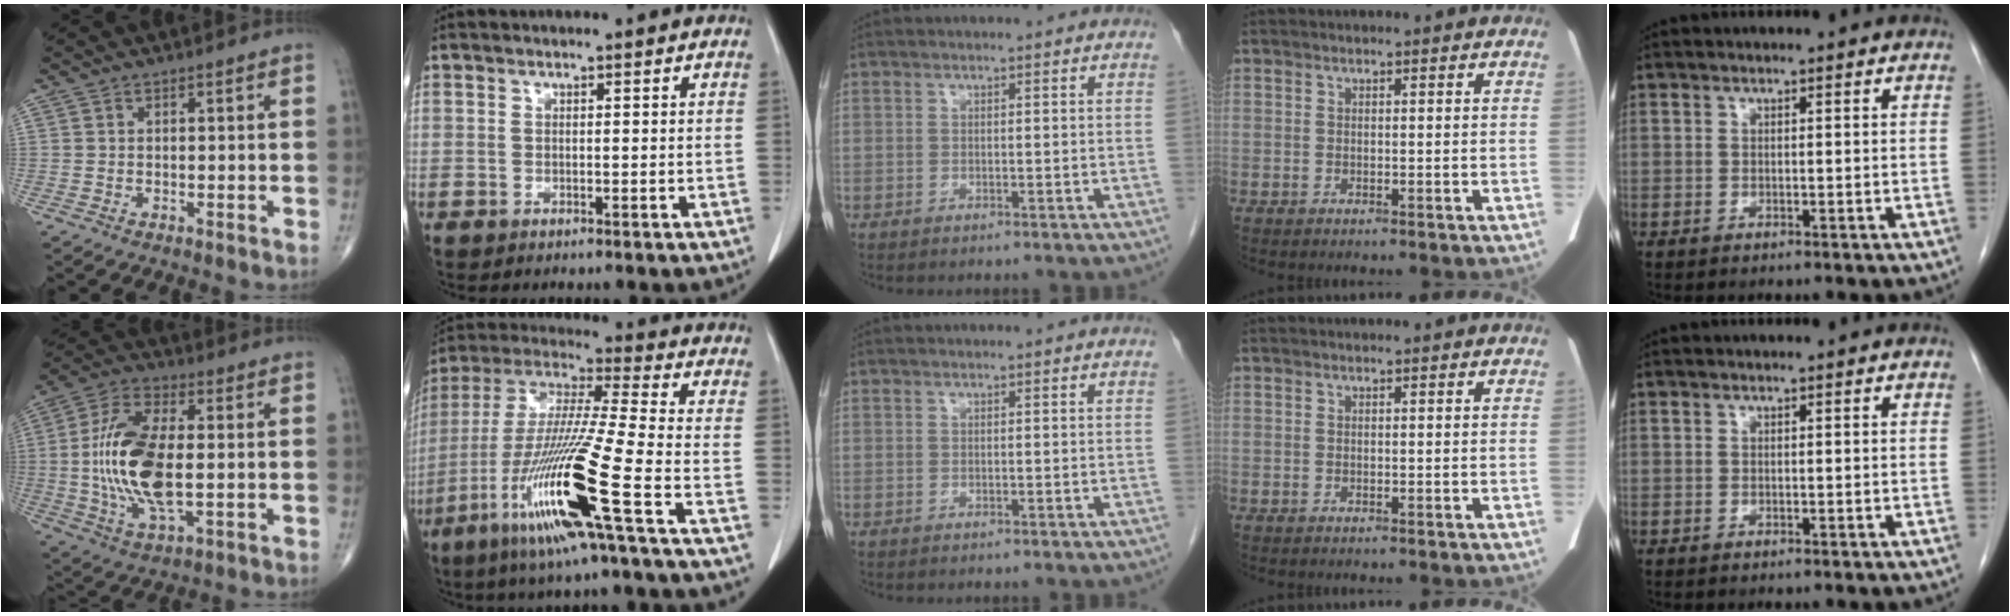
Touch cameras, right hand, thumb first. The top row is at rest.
{"thumb": {"total": 17.0, "force": [-0.6, 7.3, 15.3], "torque": [-0.313, 0.004, -0.009]}, "index": {"total": 18.3, "force": [-7.7, -1.2, 16.5], "torque": [-0.352, -0.037, -0.155]}}